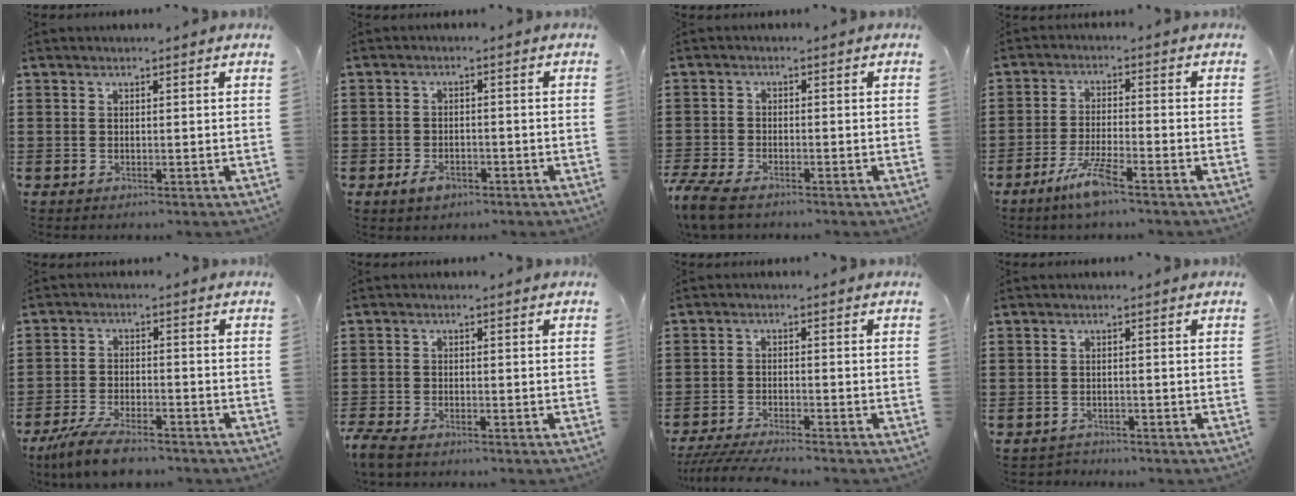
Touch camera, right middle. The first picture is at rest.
{"total": 2.4, "force": [-1.5, 1.5, 1.2], "torque": [-0.022, 0.004, -0.031]}
{"total": 4.0, "force": [-3.4, 0.9, 1.8], "torque": [-0.066, -0.010, -0.077]}
{"total": 5.9, "force": [-3.9, 0.6, 4.3], "torque": [-0.102, -0.012, -0.076]}
{"total": 6.2, "force": [-5.2, 1.2, 3.1], "torque": [-0.077, -0.005, -0.104]}
{"total": 2.6, "force": [-2.3, 0.7, 1.0], "torque": [-0.039, -0.003, -0.053]}
{"total": 4.2, "force": [-3.9, 0.1, 1.5], "torque": [-0.037, -0.012, -0.081]}
{"total": 1.4, "force": [-1.3, 0.3, -0.1], "torque": [-0.003, 0.001, -0.031]}